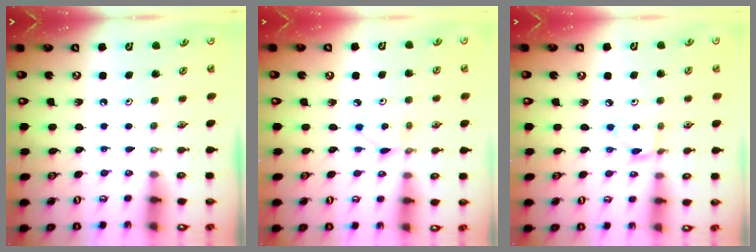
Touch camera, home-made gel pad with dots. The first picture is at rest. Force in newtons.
{"total": 1.9, "press": 1.9, "slide": 0.2}
{"total": 1.8, "press": 1.8, "slide": 0.1}